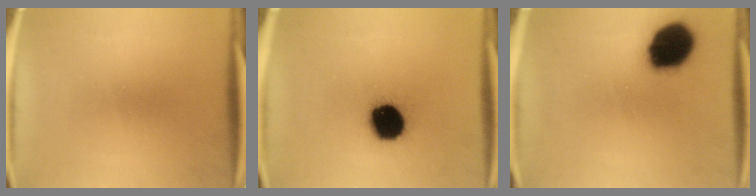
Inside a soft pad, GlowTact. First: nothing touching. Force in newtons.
{"total": 15.9}
{"total": 17.3}